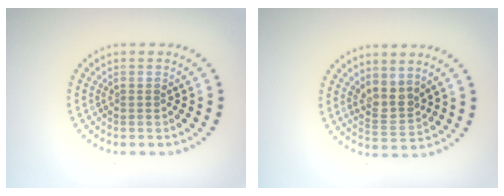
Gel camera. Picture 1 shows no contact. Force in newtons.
{"total": 2.5, "press": 2.0, "slide": 1.6}